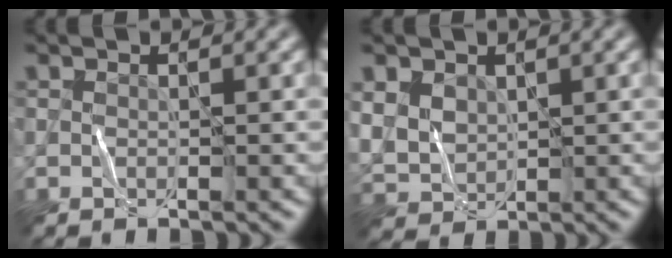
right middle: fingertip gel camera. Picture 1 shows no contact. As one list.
[{"total": 4.2, "force": [1.0, 3.5, 2.1], "torque": [-0.059, 0.000, 0.027]}]